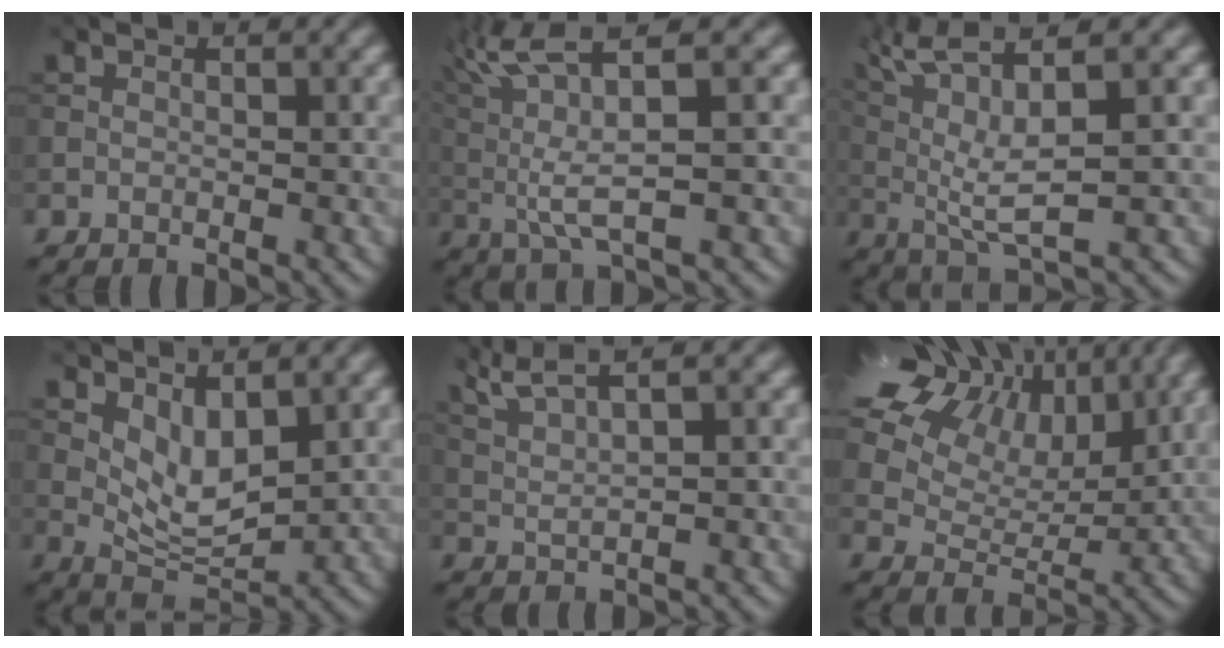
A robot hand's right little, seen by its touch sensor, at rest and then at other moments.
{"total": 6.3, "force": [2.0, 1.0, 5.9], "torque": [-0.143, 0.012, 0.060]}
{"total": 6.9, "force": [2.5, 1.3, 6.3], "torque": [-0.142, 0.022, 0.071]}
{"total": 3.0, "force": [1.0, 1.1, 2.6], "torque": [-0.062, -0.009, 0.041]}
{"total": 4.2, "force": [2.9, 0.4, 2.9], "torque": [-0.075, 0.019, 0.062]}
{"total": 14.6, "force": [8.2, 9.3, 7.7], "torque": [-0.187, 0.057, 0.158]}